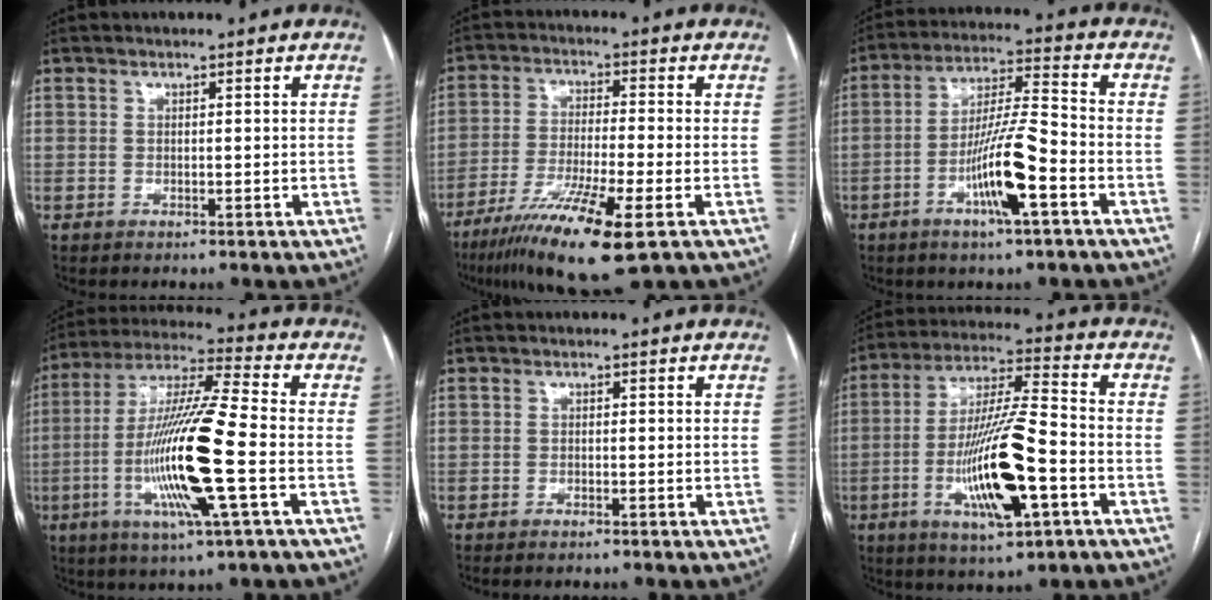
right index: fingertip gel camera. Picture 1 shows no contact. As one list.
[{"total": 13.1, "force": [-7.2, 0.2, 10.9], "torque": [-0.209, -0.034, -0.124]}, {"total": 11.5, "force": [-4.6, 0.7, 10.5], "torque": [-0.197, 0.001, -0.083]}, {"total": 17.8, "force": [-4.1, 0.4, 17.3], "torque": [-0.349, -0.011, -0.083]}, {"total": 0.9, "force": [-0.8, 0.0, 0.5], "torque": [-0.012, -0.001, -0.012]}, {"total": 16.0, "force": [-5.0, 2.3, 15.0], "torque": [-0.290, -0.007, -0.084]}]